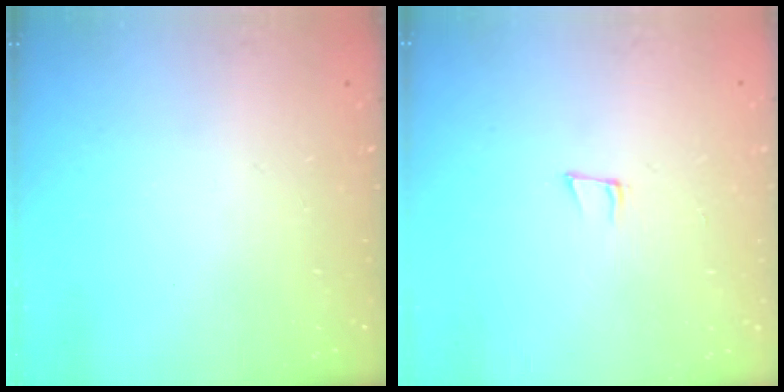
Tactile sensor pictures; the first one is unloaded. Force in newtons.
{"total": 5.8, "press": 4.7, "slide": 3.4}